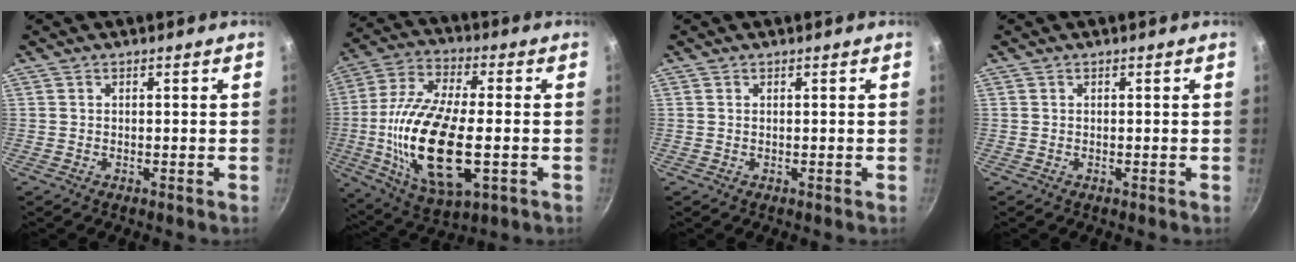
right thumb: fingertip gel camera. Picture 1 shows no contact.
{"total": 22.3, "force": [-3.3, 9.6, 19.8], "torque": [-0.403, 0.003, -0.047]}
{"total": 0.0}
{"total": 0.0}